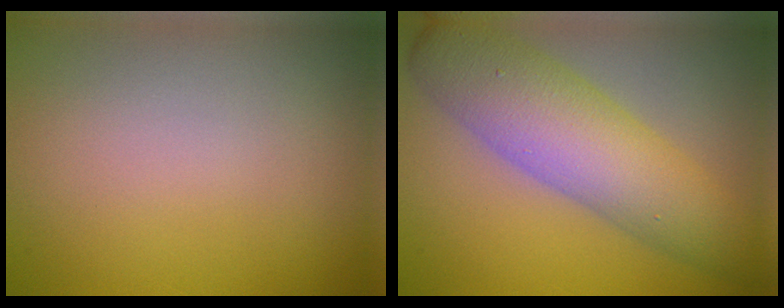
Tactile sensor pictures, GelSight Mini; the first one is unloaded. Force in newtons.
{"total": 8.4, "press": 8.4, "slide": 0.1}